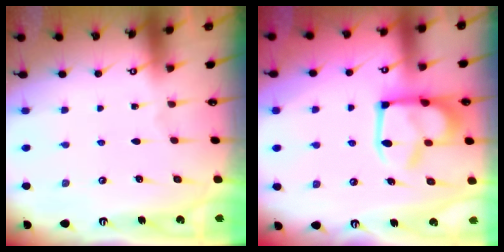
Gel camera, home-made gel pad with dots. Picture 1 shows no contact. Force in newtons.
{"total": 6.9, "press": 6.8, "slide": 1.0}